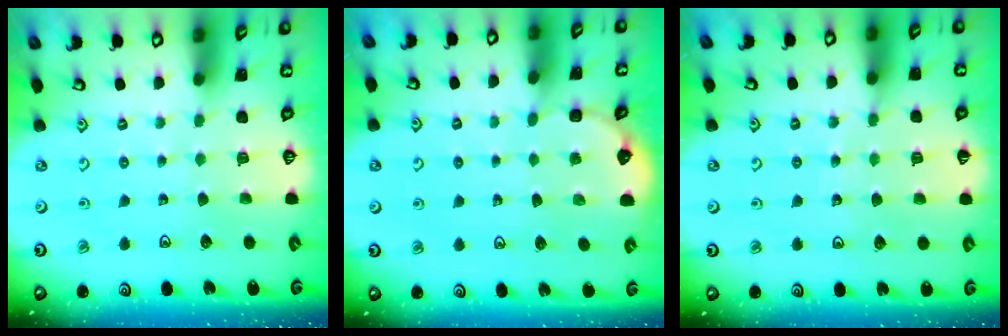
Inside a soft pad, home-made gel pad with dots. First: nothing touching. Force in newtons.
{"total": 3.2, "press": 3.2, "slide": 0.2}
{"total": 6.8, "press": 6.8, "slide": 0.7}